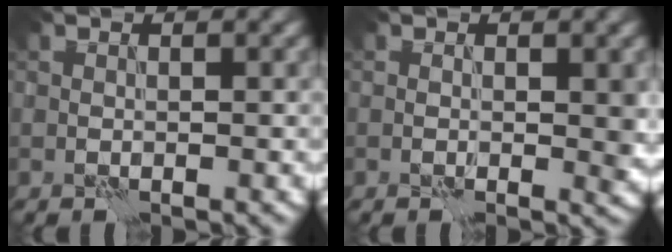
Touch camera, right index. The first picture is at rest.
{"total": 1.7, "force": [-0.1, 0.7, 1.5], "torque": [-0.014, -0.002, 0.000]}